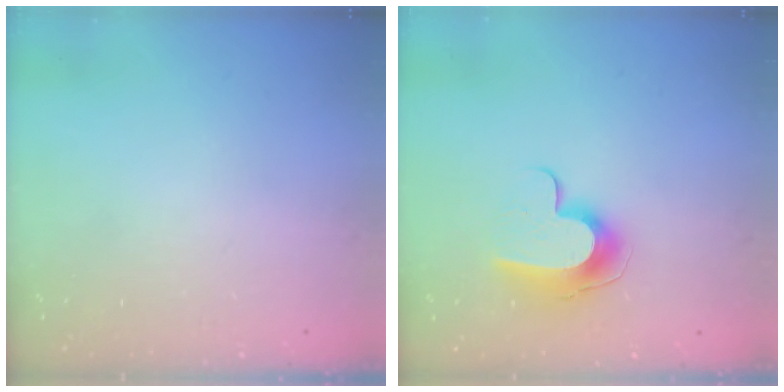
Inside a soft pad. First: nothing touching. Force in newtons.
{"total": 10.4, "press": 10.4, "slide": 0.3}